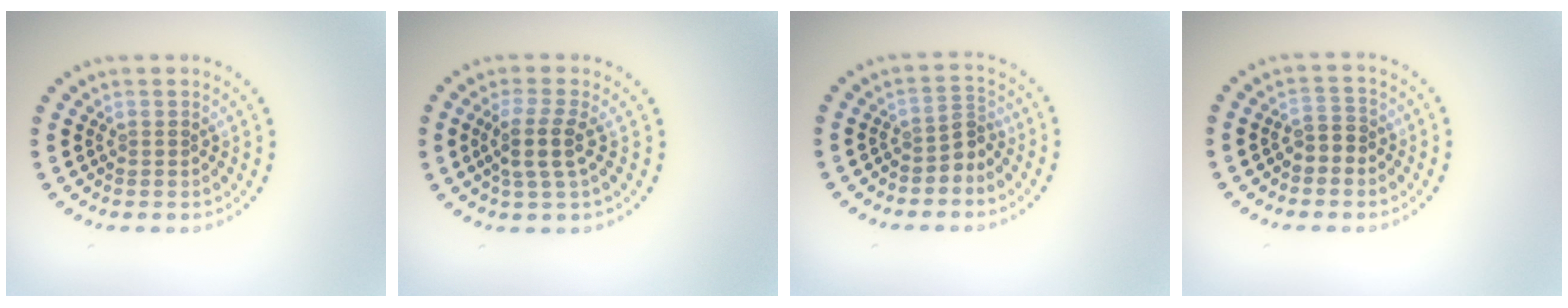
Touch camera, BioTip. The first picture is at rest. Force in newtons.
{"total": 2.7, "press": 2.3, "slide": 1.5}
{"total": 2.0, "press": 1.5, "slide": 1.3}
{"total": 1.8, "press": 1.6, "slide": 0.7}